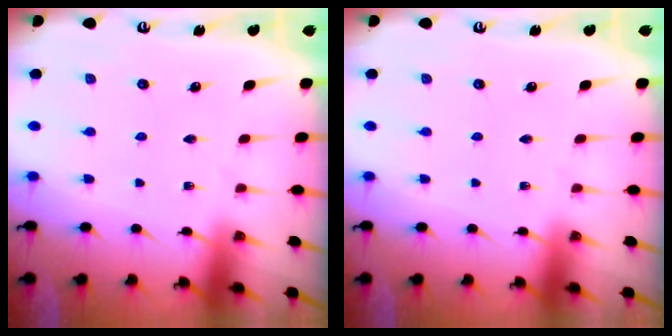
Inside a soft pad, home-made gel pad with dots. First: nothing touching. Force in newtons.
{"total": 0.0}